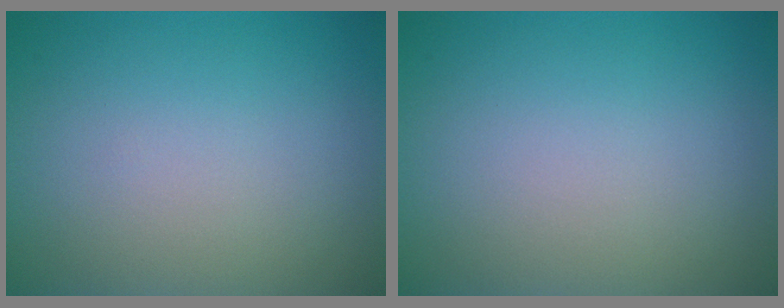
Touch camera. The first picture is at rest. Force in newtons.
{"total": 0.0}